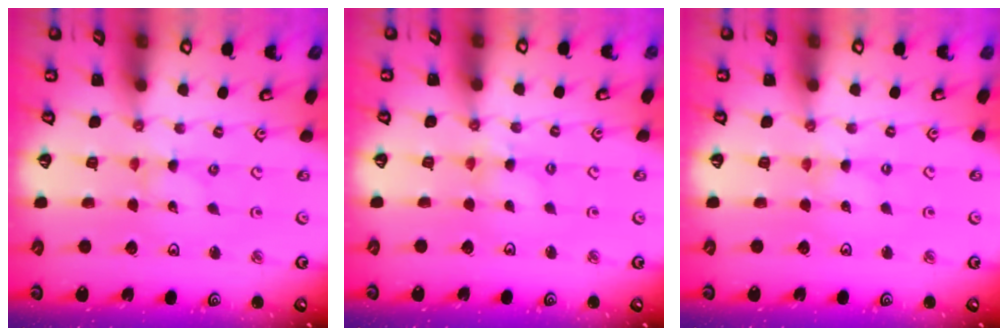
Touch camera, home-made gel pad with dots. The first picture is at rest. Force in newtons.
{"total": 2.5, "press": 2.5, "slide": 0.3}
{"total": 0.7, "press": 0.7, "slide": 0.2}